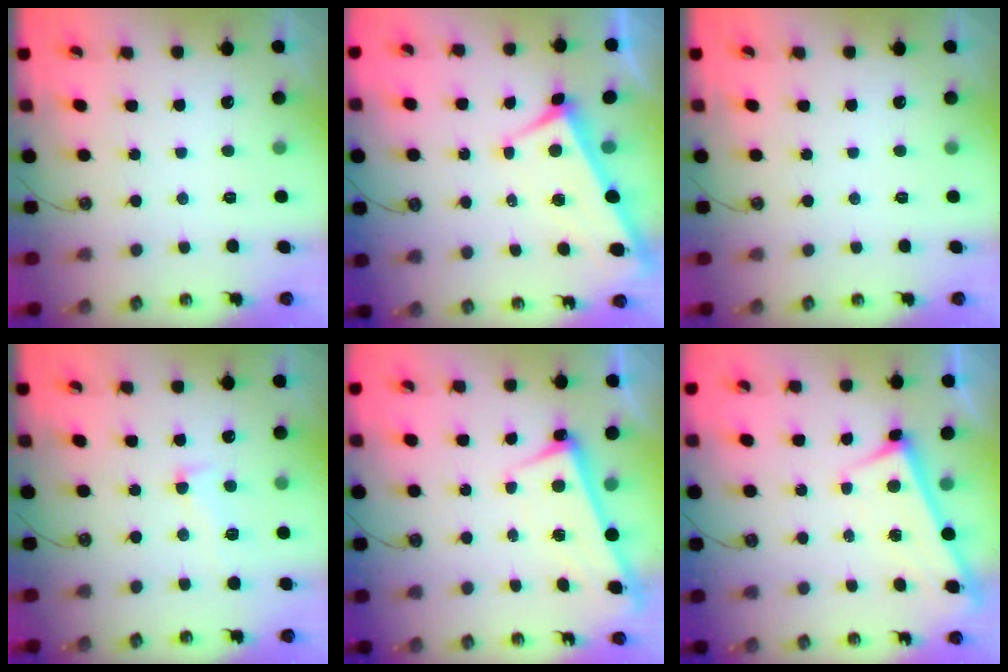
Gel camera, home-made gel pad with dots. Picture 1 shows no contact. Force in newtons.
{"total": 2.7, "press": 2.6, "slide": 0.7}
{"total": 0.0}
{"total": 1.8, "press": 0.0, "slide": 1.8}
{"total": 2.8, "press": 2.7, "slide": 0.4}
{"total": 2.9, "press": 2.9, "slide": 0.1}